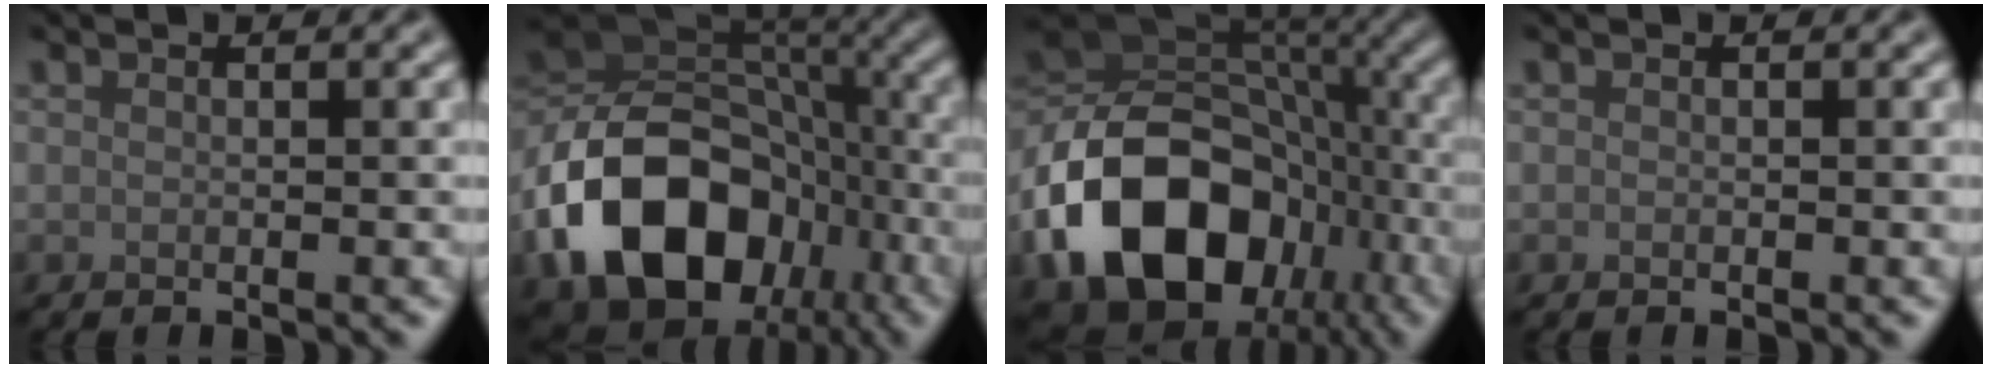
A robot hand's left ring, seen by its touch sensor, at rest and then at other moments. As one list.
[{"total": 15.6, "force": [-6.2, 11.2, 8.9], "torque": [-0.168, -0.011, -0.113]}, {"total": 17.2, "force": [-6.9, 12.3, 9.9], "torque": [-0.186, -0.020, -0.121]}, {"total": 0.0}]